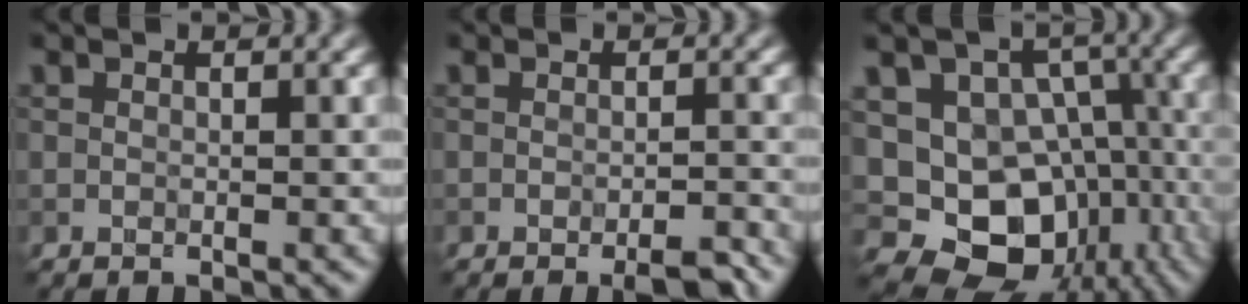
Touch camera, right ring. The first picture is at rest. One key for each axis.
{"total": 2.8, "fx": -2.0, "fy": 0.5, "fz": 2.0, "tx": -0.028, "ty": 0.001, "tz": -0.027}
{"total": 11.8, "fx": -2.8, "fy": 9.8, "fz": 6.0, "tx": -0.091, "ty": -0.003, "tz": -0.041}